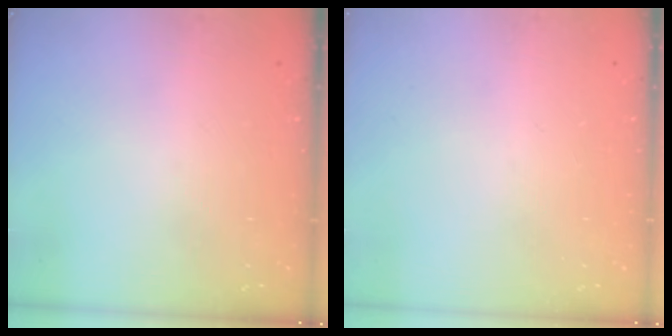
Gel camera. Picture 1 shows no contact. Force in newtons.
{"total": 0.0}